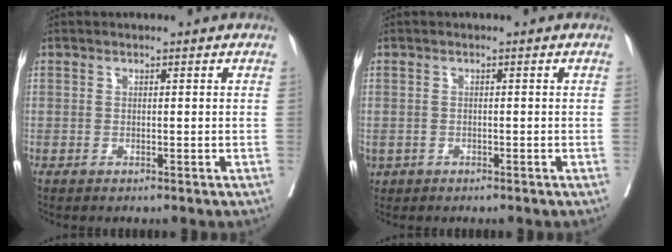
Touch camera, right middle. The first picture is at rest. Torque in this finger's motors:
{"motor_torque": [1.32, -0.82, 1.05, 0.21]}